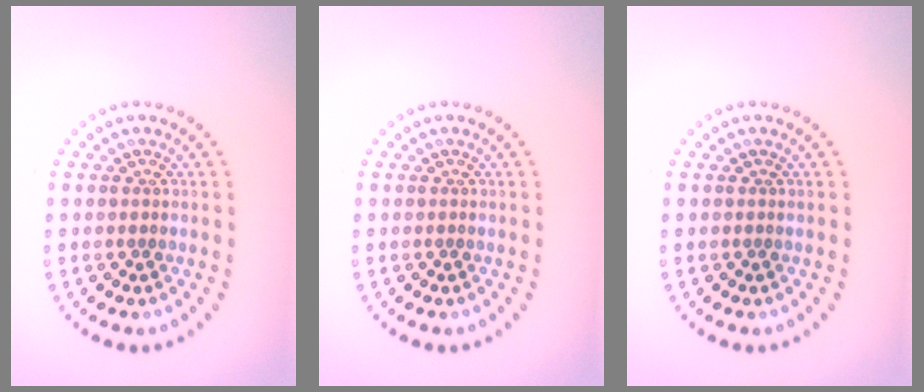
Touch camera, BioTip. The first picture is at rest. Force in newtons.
{"total": 0.0}
{"total": 0.0}